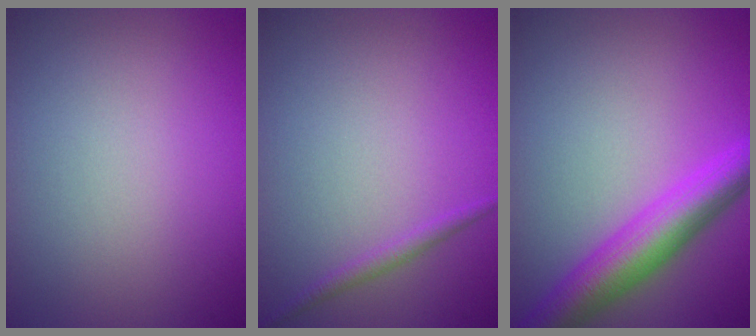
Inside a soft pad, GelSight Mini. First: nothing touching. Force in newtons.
{"total": 1.1, "press": 1.1, "slide": 0.1}
{"total": 6.2, "press": 6.2, "slide": 0.3}